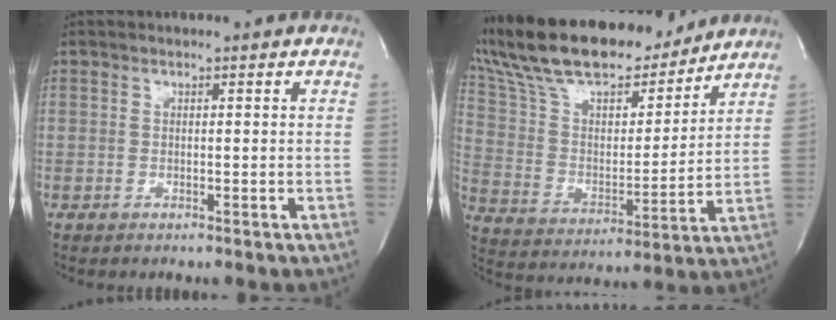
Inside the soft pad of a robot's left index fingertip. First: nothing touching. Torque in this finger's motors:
{"motor_torque": [0.65, -0.92, 1.02, 0.21]}